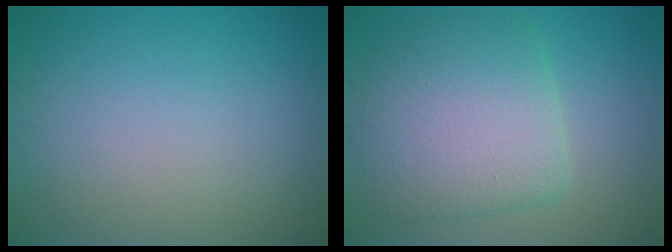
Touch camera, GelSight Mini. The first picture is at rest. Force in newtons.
{"total": 7.1, "press": 7.1, "slide": 0.5}